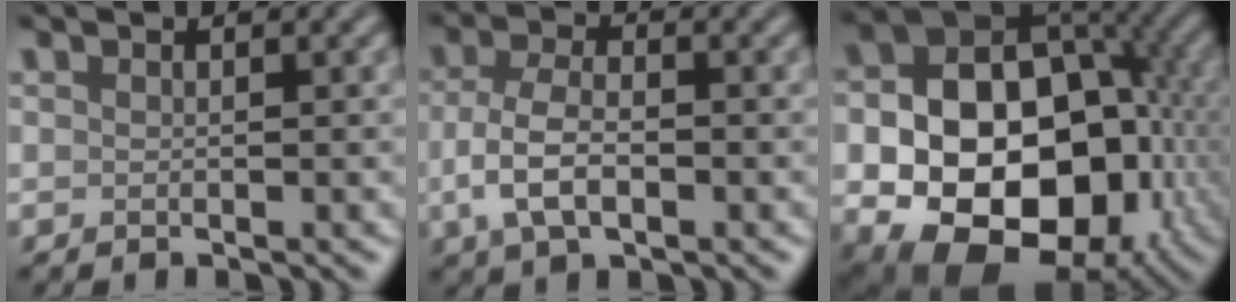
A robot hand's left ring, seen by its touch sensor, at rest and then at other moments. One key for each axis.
{"total": 4.6, "fx": -1.2, "fy": 2.4, "fz": 3.8, "tx": -0.079, "ty": -0.001, "tz": -0.027}
{"total": 19.6, "fx": -4.0, "fy": 14.7, "fz": 12.4, "tx": -0.164, "ty": -0.035, "tz": -0.070}